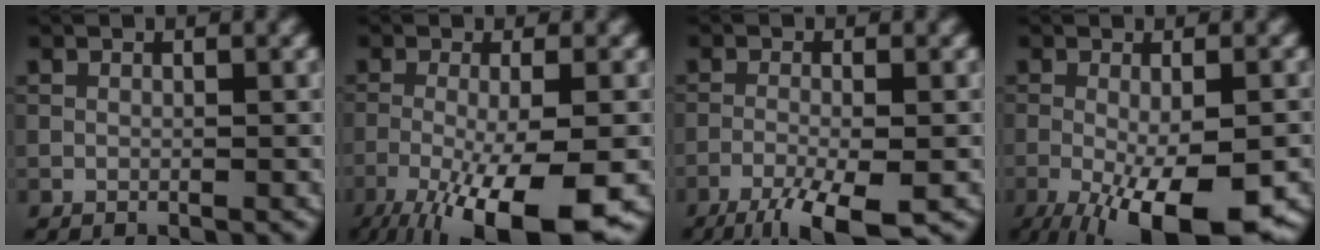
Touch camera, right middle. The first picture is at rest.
{"total": 11.6, "force": [-5.8, 2.8, 9.7], "torque": [-0.164, -0.016, -0.095]}
{"total": 6.3, "force": [-3.9, 1.3, 4.7], "torque": [-0.081, -0.008, -0.074]}
{"total": 10.7, "force": [-4.5, 3.1, 9.2], "torque": [-0.156, -0.024, -0.063]}